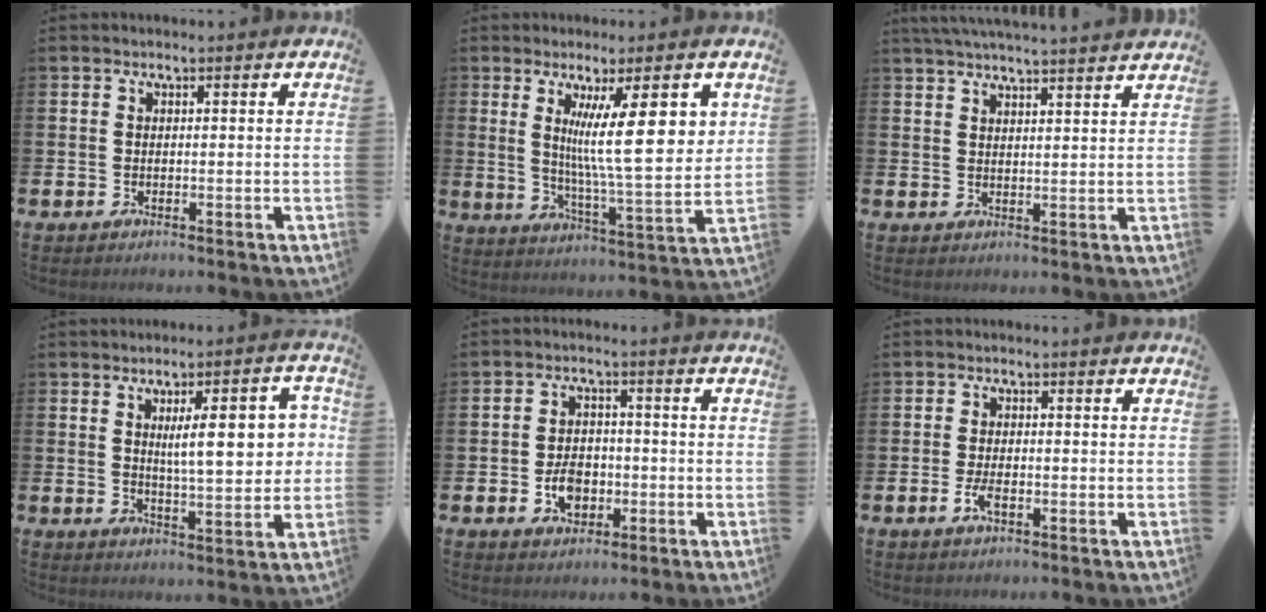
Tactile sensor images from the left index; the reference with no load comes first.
{"total": 12.2, "force": [5.2, 2.0, 10.8], "torque": [-0.184, -0.024, 0.080]}
{"total": 4.3, "force": [4.2, -0.6, 0.6], "torque": [-0.020, -0.017, 0.077]}
{"total": 9.4, "force": [2.1, 3.1, 8.7], "torque": [-0.120, -0.008, 0.024]}
{"total": 4.5, "force": [-1.3, 3.2, 2.9], "torque": [-0.047, 0.004, -0.025]}
{"total": 2.7, "force": [-1.0, 1.1, 2.3], "torque": [-0.041, 0.003, -0.018]}